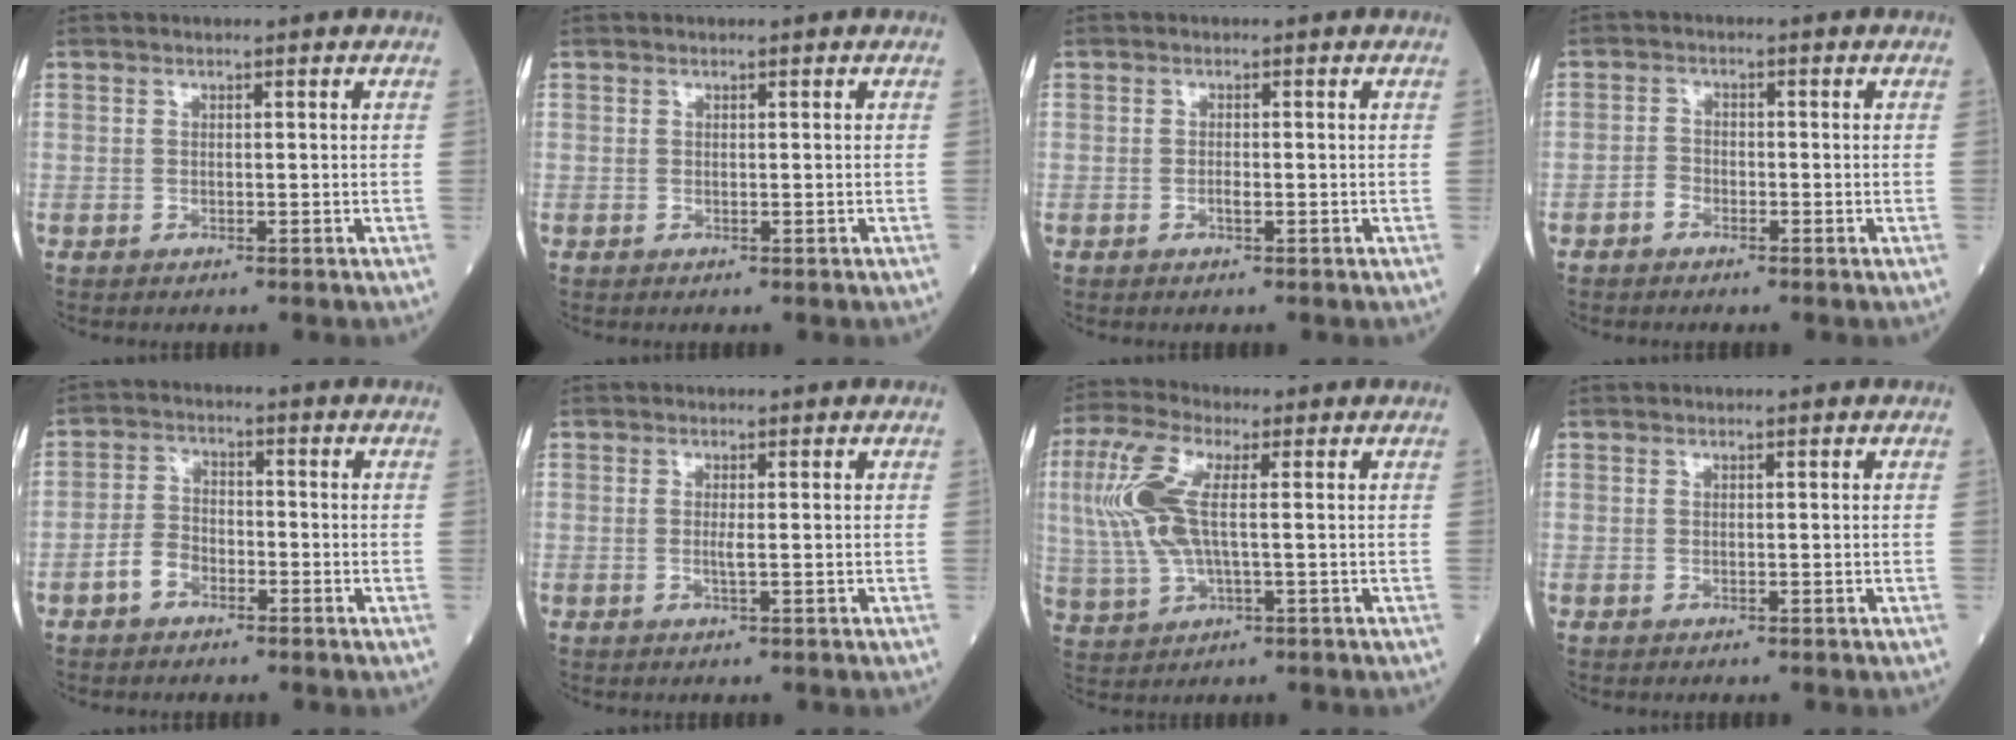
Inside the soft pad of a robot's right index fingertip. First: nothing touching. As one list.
[{"total": 0.0}, {"total": 0.9, "force": [-0.3, 0.2, 0.8], "torque": [-0.018, 0.001, -0.005]}, {"total": 1.8, "force": [-1.1, 1.2, 0.7], "torque": [-0.008, 0.006, -0.025]}, {"total": 4.3, "force": [-2.3, 2.7, 2.4], "torque": [-0.050, 0.011, -0.048]}, {"total": 1.3, "force": [-0.1, -0.1, 1.3], "torque": [-0.029, -0.002, -0.004]}, {"total": 10.6, "force": [1.5, 3.6, 9.8], "torque": [-0.246, 0.013, 0.030]}, {"total": 0.0}]